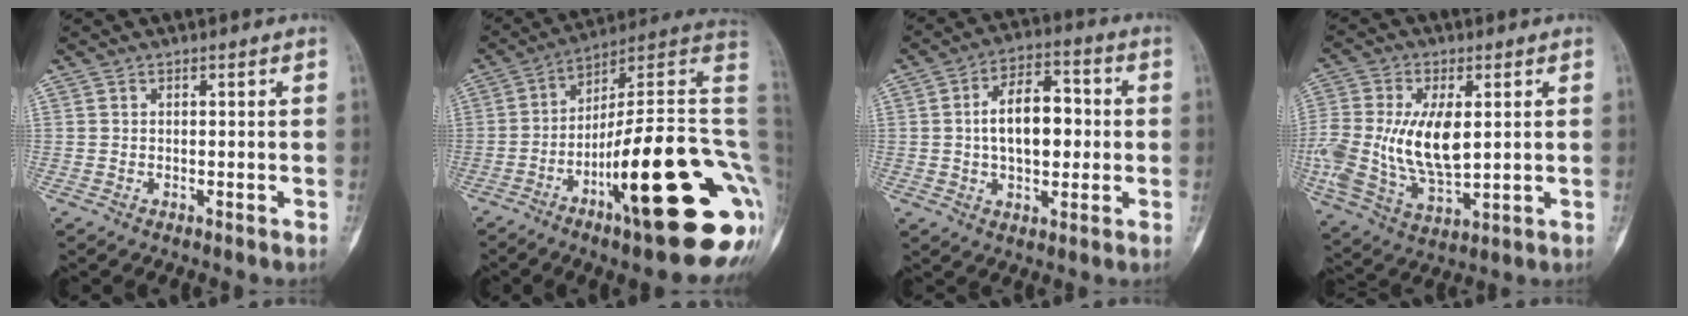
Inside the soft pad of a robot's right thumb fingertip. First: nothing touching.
{"total": 27.9, "force": [-6.5, 6.4, 26.4], "torque": [-0.291, 0.051, -0.096]}
{"total": 12.2, "force": [0.4, 7.0, 10.0], "torque": [-0.138, 0.020, 0.004]}
{"total": 17.7, "force": [1.2, 9.4, 14.9], "torque": [-0.322, -0.018, 0.032]}